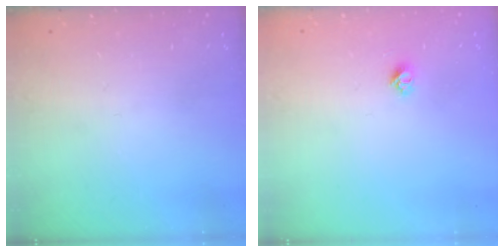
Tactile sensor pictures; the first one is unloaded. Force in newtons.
{"total": 4.5, "press": 4.4, "slide": 0.5}